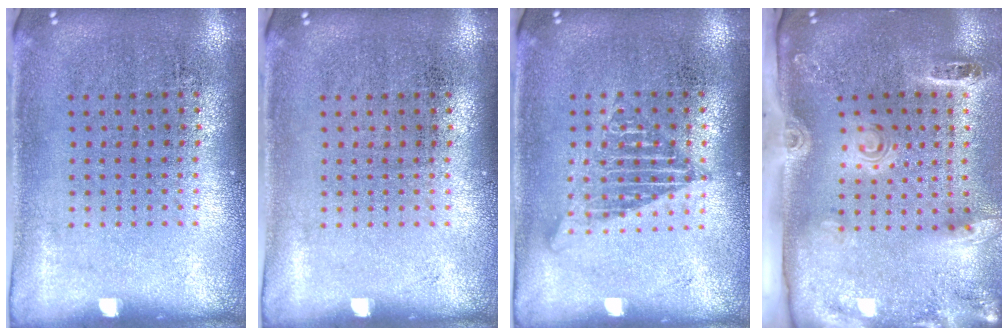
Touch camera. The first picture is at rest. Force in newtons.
{"total": 0.0}
{"total": 1.2, "press": 1.2, "slide": 0.0}
{"total": 2.9, "press": 1.9, "slide": 2.1}